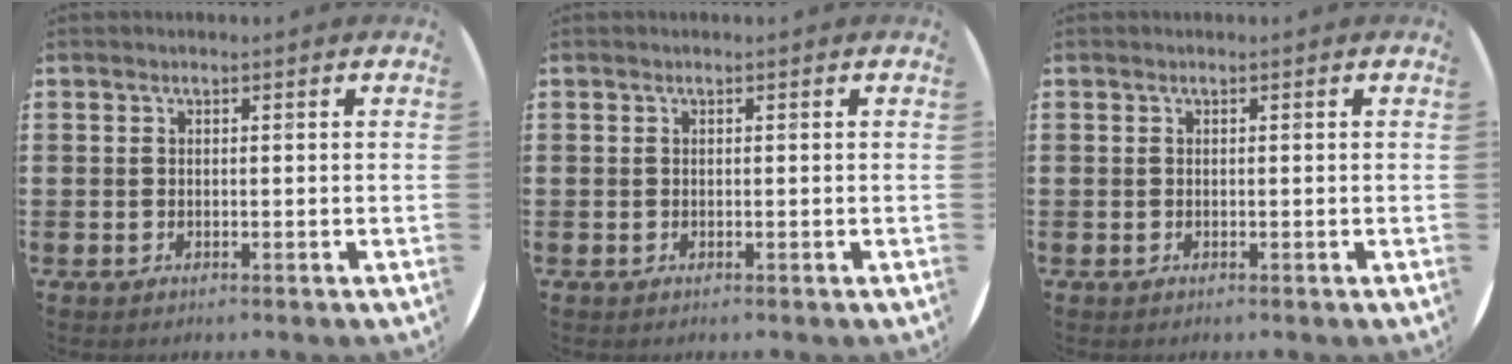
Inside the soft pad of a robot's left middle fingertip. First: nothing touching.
{"total": 0.0}
{"total": 0.0}